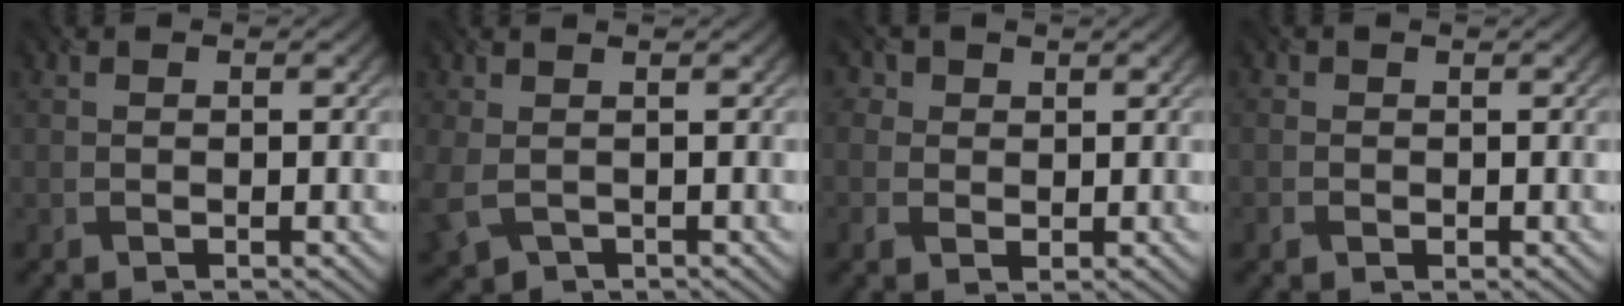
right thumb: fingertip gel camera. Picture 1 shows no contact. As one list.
[{"total": 3.9, "force": [-0.5, 2.4, 3.0], "torque": [-0.083, -0.010, -0.009]}, {"total": 2.6, "force": [0.7, 2.3, 1.0], "torque": [-0.026, 0.000, 0.010]}, {"total": 1.2, "force": [-0.3, 1.0, 0.4], "torque": [-0.010, -0.003, -0.009]}]